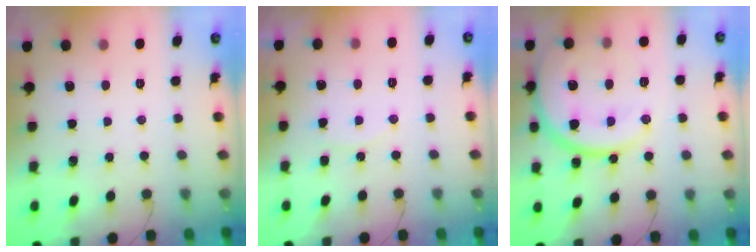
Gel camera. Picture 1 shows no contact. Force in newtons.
{"total": 5.8, "press": 5.8, "slide": 0.4}
{"total": 17.6, "press": 17.5, "slide": 1.8}